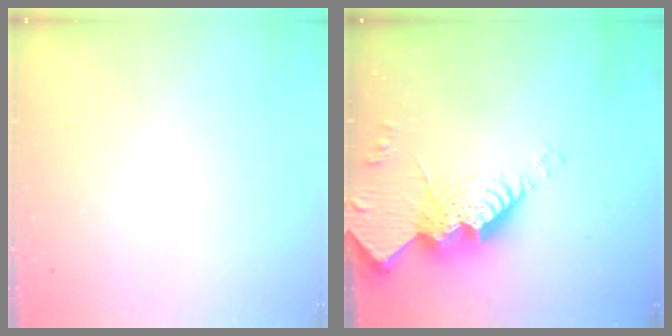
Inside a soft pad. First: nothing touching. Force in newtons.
{"total": 17.7, "press": 17.6, "slide": 1.5}